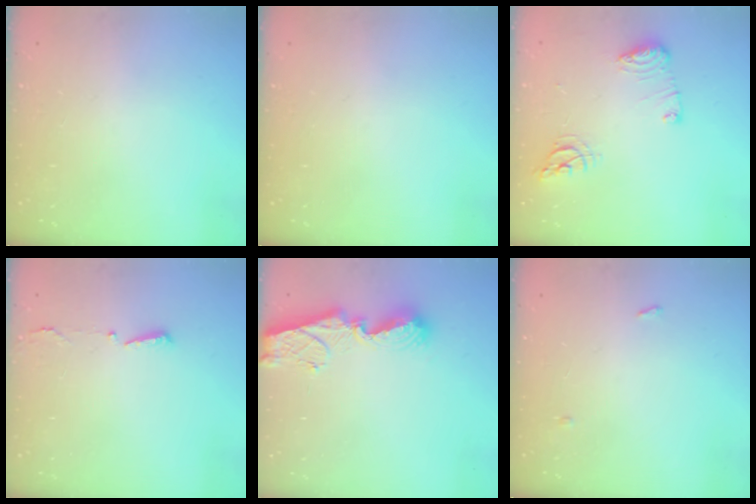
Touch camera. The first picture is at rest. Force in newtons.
{"total": 0.0}
{"total": 10.5, "press": 10.5, "slide": 1.0}
{"total": 2.9, "press": 2.8, "slide": 0.6}
{"total": 9.2, "press": 9.2, "slide": 1.1}
{"total": 6.9, "press": 2.8, "slide": 6.3}